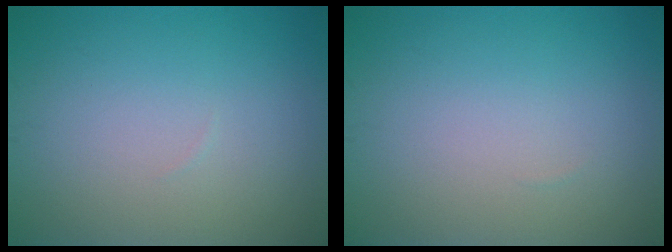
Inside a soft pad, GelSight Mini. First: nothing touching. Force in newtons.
{"total": 0.0}